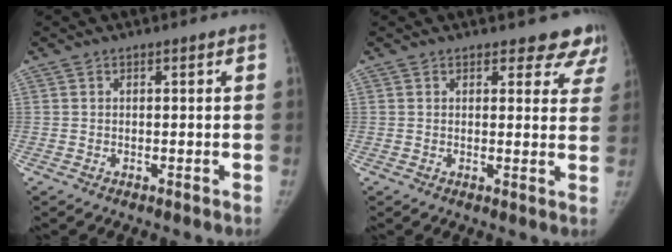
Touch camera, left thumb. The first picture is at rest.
{"total": 6.9, "force": [6.0, 3.0, 1.3], "torque": [0.036, -0.027, 0.047]}